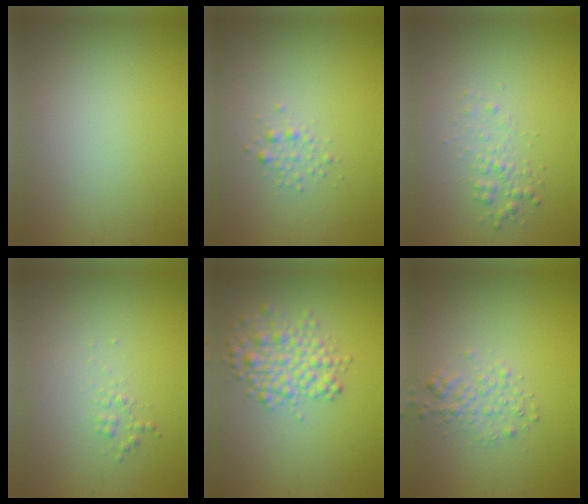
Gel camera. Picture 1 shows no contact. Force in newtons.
{"total": 1.1, "press": 1.1, "slide": 0.0}
{"total": 1.6, "press": 1.6, "slide": 0.0}
{"total": 0.7, "press": 0.7, "slide": 0.0}
{"total": 4.1, "press": 4.1, "slide": 0.1}
{"total": 2.0, "press": 2.0, "slide": 0.1}